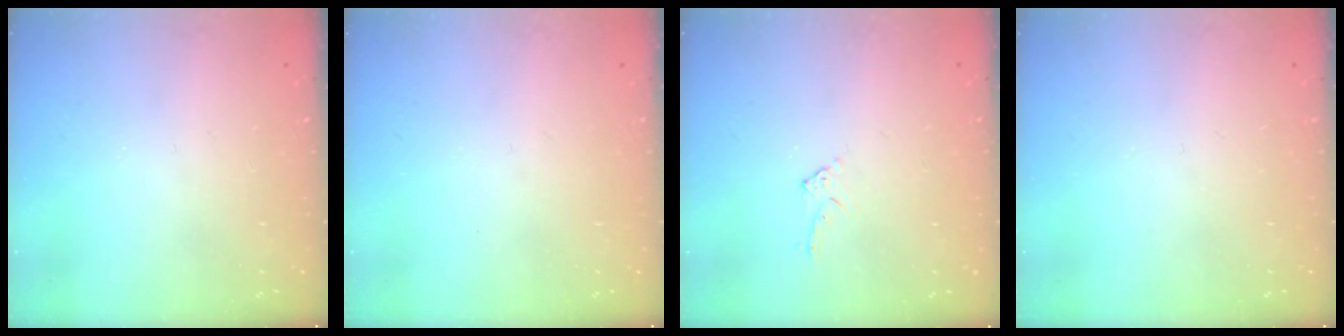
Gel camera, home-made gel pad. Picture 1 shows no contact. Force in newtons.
{"total": 0.0}
{"total": 4.8, "press": 4.8, "slide": 0.5}
{"total": 0.0}